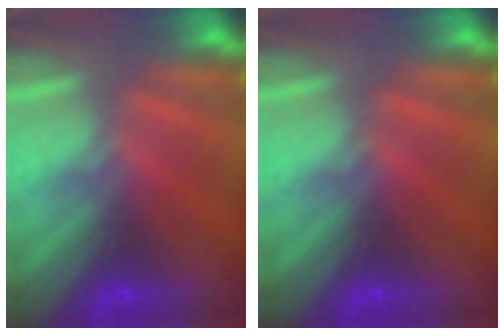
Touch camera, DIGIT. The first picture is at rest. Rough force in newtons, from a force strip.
{"total": 0.0}